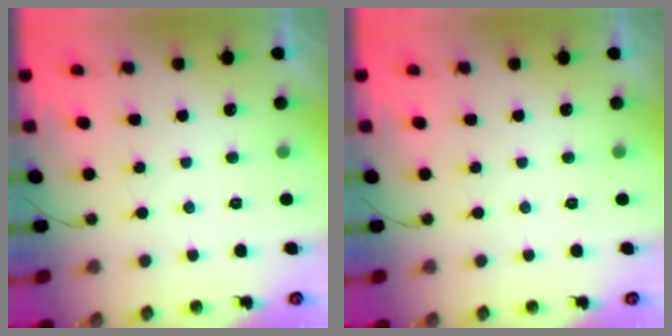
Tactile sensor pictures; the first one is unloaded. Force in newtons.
{"total": 0.0}